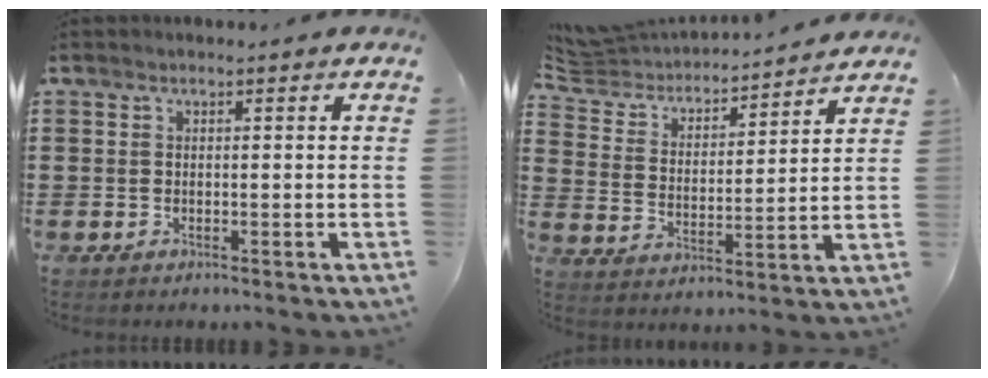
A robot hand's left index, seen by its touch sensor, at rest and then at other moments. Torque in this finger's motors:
{"motor_torque": [2.14, 0.00, 0.42, 0.12]}